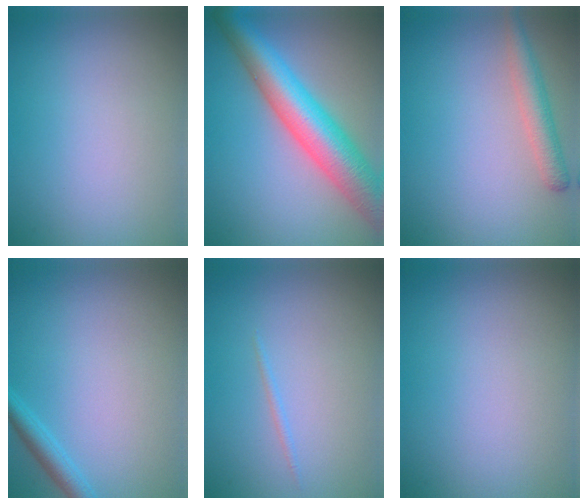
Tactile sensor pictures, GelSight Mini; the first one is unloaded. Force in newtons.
{"total": 9.5, "press": 9.5, "slide": 0.3}
{"total": 2.4, "press": 2.4, "slide": 0.1}
{"total": 2.0, "press": 2.0, "slide": 0.2}
{"total": 0.6, "press": 0.6, "slide": 0.1}
{"total": 0.0}